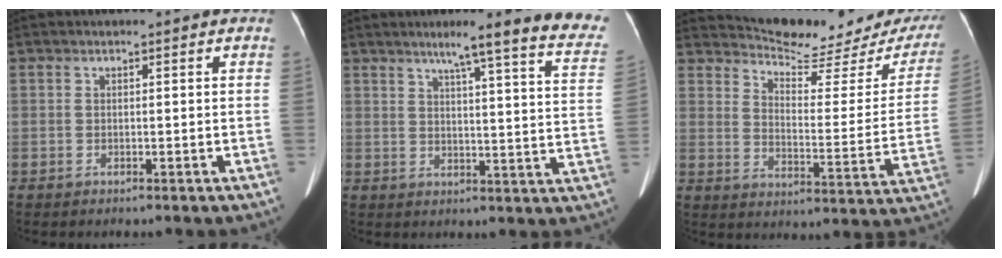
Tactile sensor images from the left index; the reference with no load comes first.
{"total": 18.1, "force": [15.0, -0.1, 10.2], "torque": [-0.120, -0.044, 0.171]}
{"total": 19.0, "force": [17.7, 3.0, 6.2], "torque": [-0.082, -0.065, 0.217]}